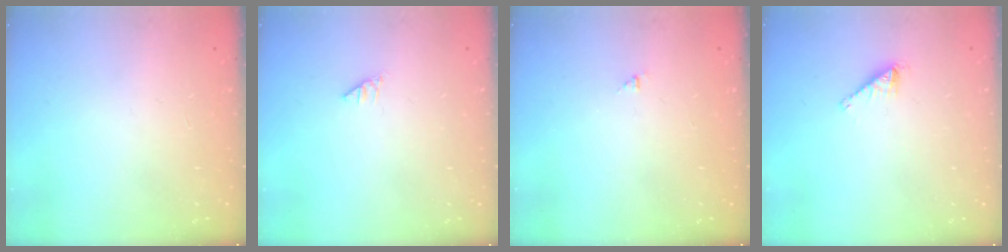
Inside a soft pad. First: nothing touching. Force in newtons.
{"total": 0.0}
{"total": 1.0, "press": 1.0, "slide": 0.2}
{"total": 1.8, "press": 1.8, "slide": 0.0}